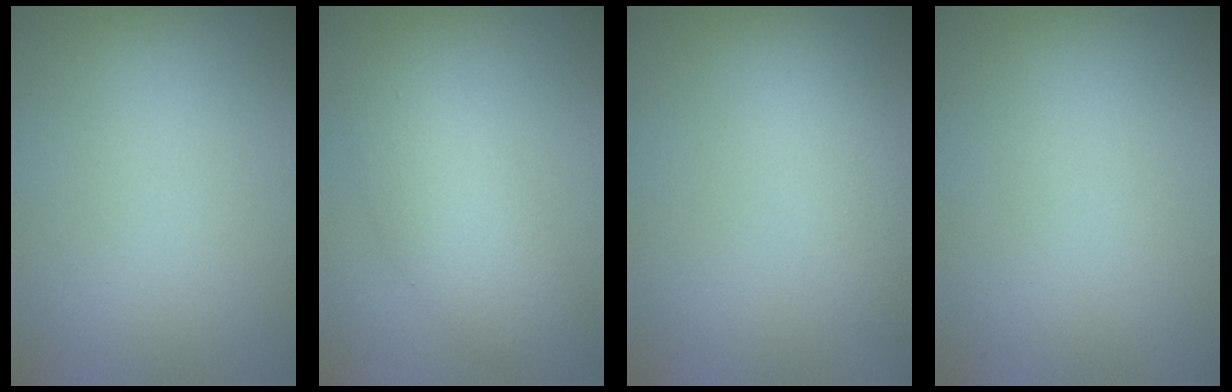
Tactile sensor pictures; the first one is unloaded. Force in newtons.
{"total": 4.1, "press": 4.1, "slide": 0.2}
{"total": 3.8, "press": 3.8, "slide": 0.3}
{"total": 0.0}